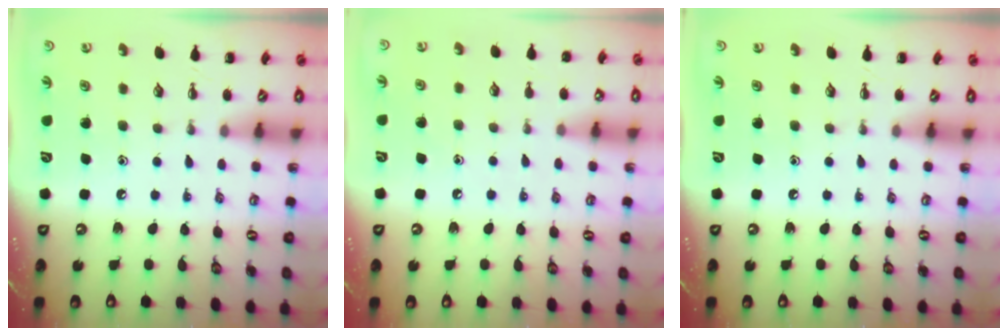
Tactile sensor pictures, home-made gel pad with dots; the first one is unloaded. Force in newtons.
{"total": 4.8, "press": 4.5, "slide": 1.6}
{"total": 0.0}